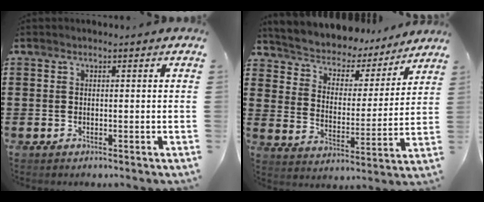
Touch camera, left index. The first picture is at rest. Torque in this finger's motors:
{"motor_torque": [2.14, 0.00, 1.05, 0.16]}